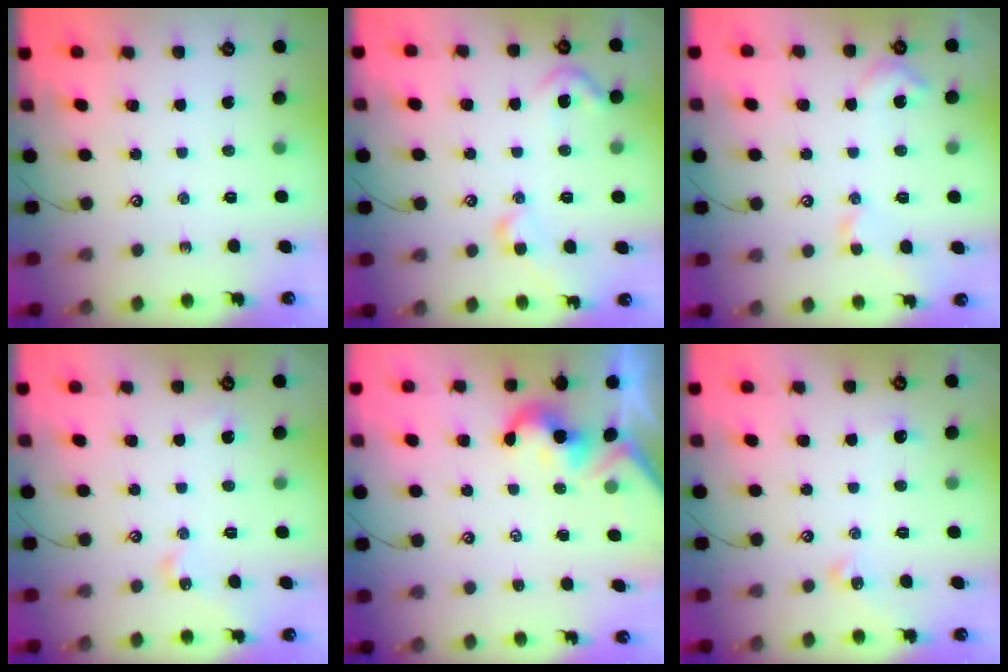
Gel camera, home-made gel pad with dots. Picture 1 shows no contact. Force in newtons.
{"total": 5.6, "press": 5.5, "slide": 1.0}
{"total": 3.9, "press": 3.8, "slide": 0.9}
{"total": 2.7, "press": 2.6, "slide": 0.5}
{"total": 1.9, "press": 1.8, "slide": 0.6}
{"total": 1.1, "press": 1.0, "slide": 0.4}